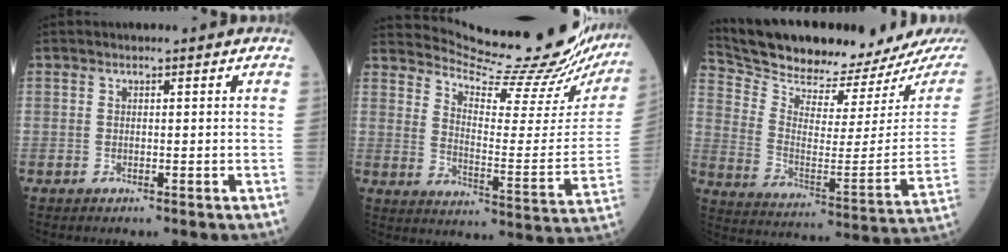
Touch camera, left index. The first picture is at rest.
{"total": 22.7, "force": [21.9, 0.3, 6.2], "torque": [-0.107, -0.118, 0.279]}
{"total": 21.0, "force": [19.7, 1.4, 7.3], "torque": [-0.135, -0.081, 0.294]}